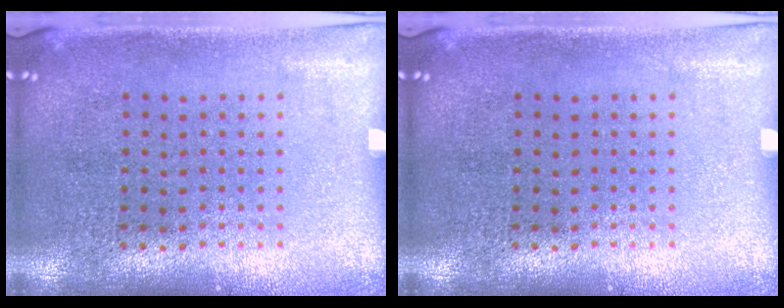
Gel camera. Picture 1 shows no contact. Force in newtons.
{"total": 0.0}